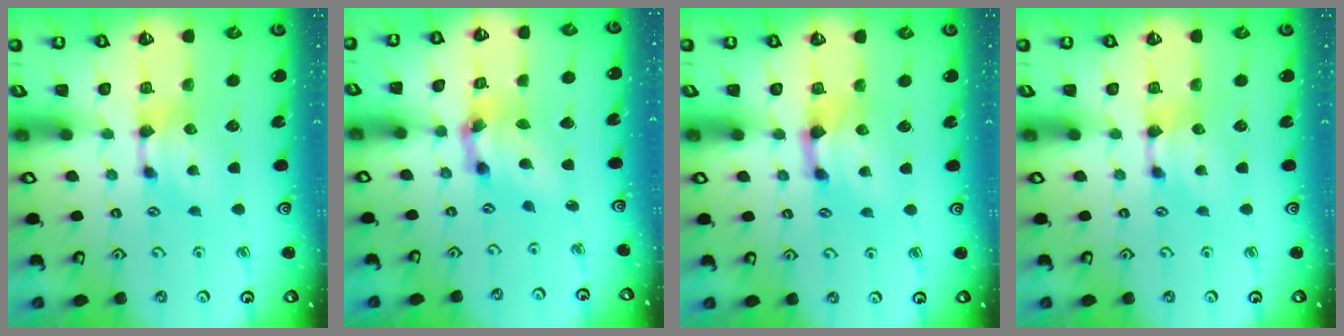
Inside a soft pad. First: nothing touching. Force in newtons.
{"total": 7.6, "press": 7.2, "slide": 2.3}
{"total": 1.9, "press": 1.3, "slide": 1.4}
{"total": 0.0}